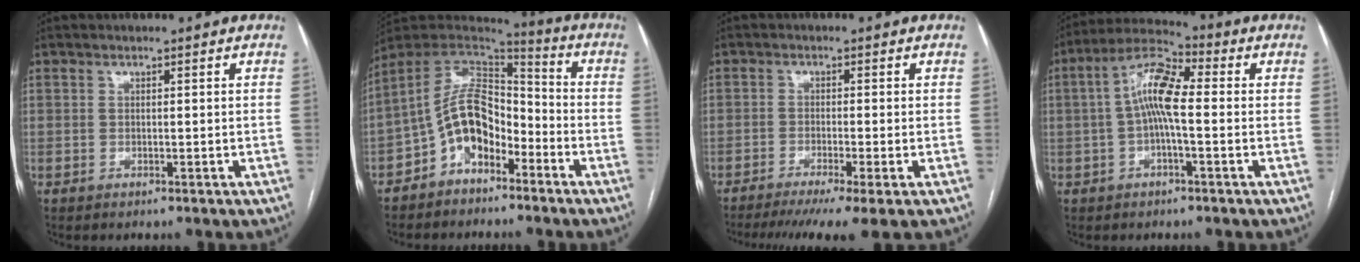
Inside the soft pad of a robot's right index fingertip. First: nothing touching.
{"total": 11.4, "force": [-5.5, 6.5, 7.5], "torque": [-0.145, 0.030, -0.099]}
{"total": 8.8, "force": [-6.3, -0.1, 6.0], "torque": [-0.090, -0.017, -0.099]}
{"total": 8.9, "force": [0.1, 2.4, 8.5], "torque": [-0.171, 0.028, -0.004]}